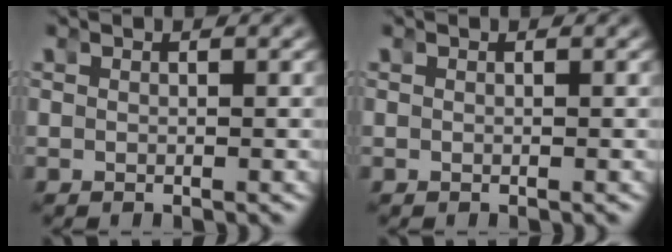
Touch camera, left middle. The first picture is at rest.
{"total": 0.0}